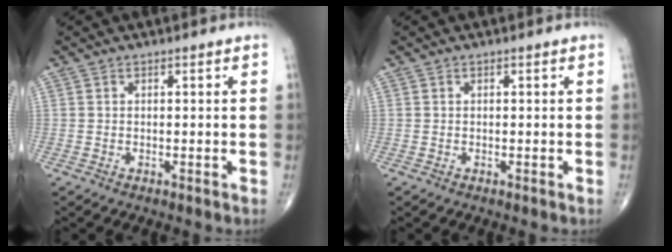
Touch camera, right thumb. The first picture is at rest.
{"total": 0.0}